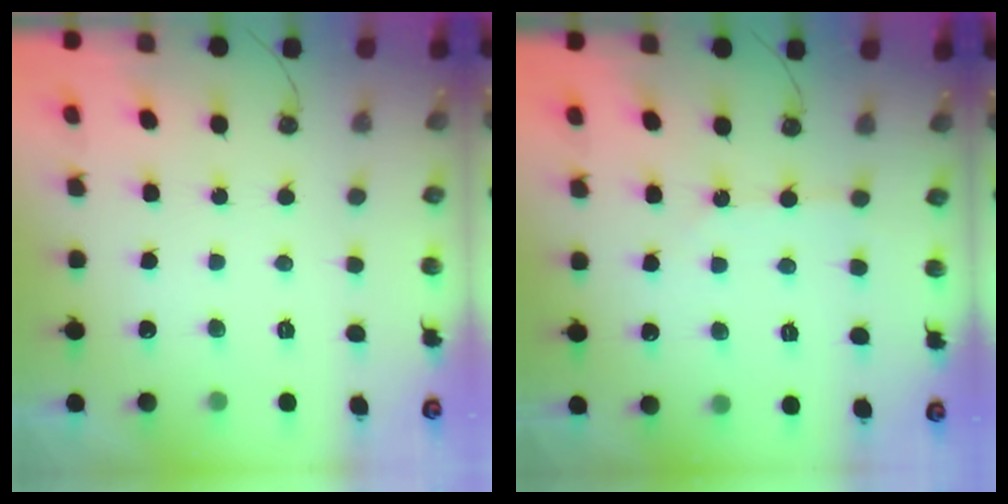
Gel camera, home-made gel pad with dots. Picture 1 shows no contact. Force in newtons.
{"total": 3.2, "press": 3.2, "slide": 0.5}